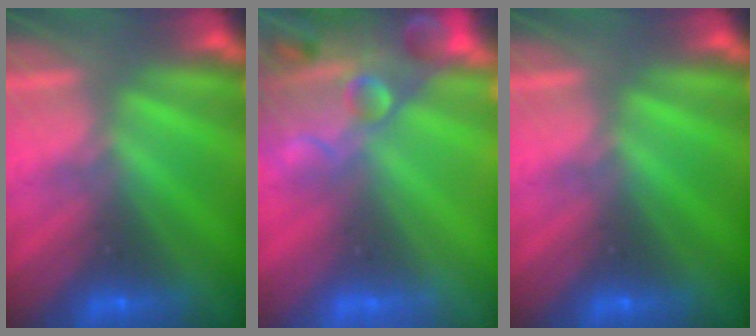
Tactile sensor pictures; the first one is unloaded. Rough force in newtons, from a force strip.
{"total": 7.6}
{"total": 0.0}